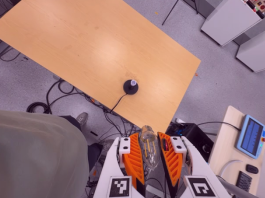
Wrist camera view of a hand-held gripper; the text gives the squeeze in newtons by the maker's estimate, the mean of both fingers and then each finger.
{"total": 20.1, "left": 22.1, "right": 18.2}